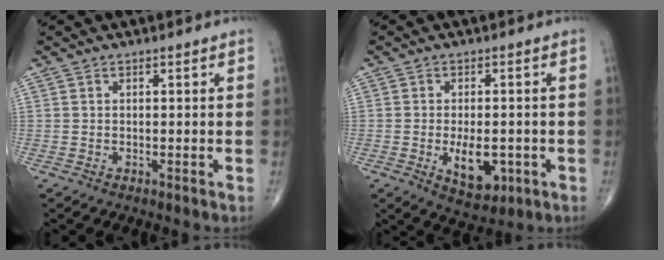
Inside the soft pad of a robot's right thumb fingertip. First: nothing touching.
{"total": 7.7, "force": [-2.0, 4.1, 6.3], "torque": [-0.083, -0.004, -0.019]}